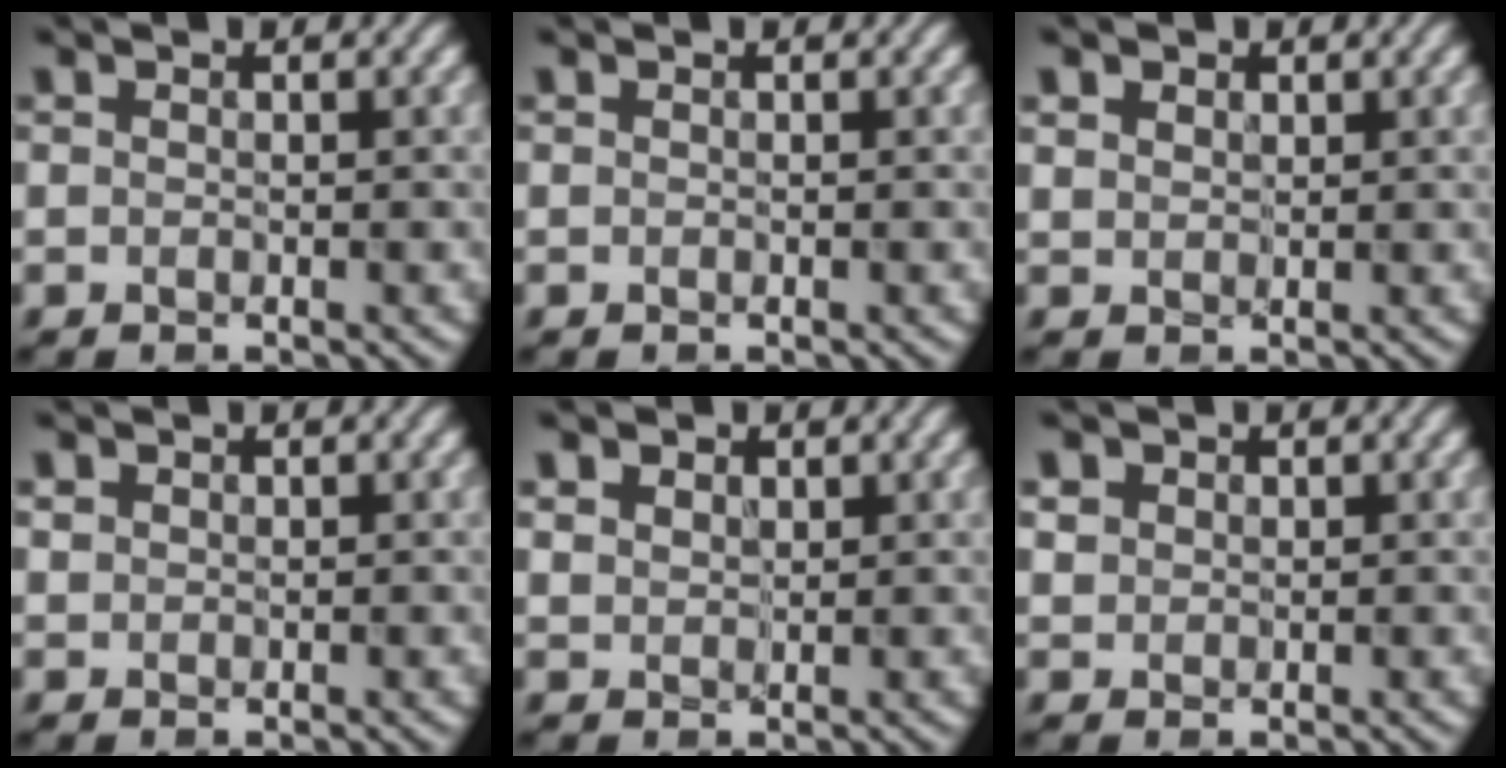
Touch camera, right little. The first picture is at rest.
{"total": 0.0}
{"total": 1.4, "force": [0.8, 1.1, 0.4], "torque": [-0.022, -0.003, 0.024]}
{"total": 0.7, "force": [0.3, 0.6, 0.0], "torque": [-0.009, 0.000, 0.013]}
{"total": 1.9, "force": [1.0, 1.4, 0.7], "torque": [-0.030, -0.003, 0.026]}
{"total": 1.3, "force": [0.4, 1.2, 0.2], "torque": [-0.018, -0.006, 0.017]}